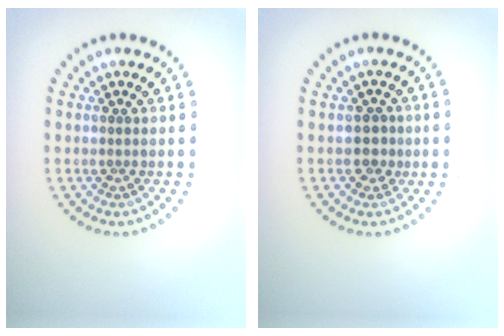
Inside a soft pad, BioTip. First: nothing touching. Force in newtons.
{"total": 1.7, "press": 1.5, "slide": 0.9}